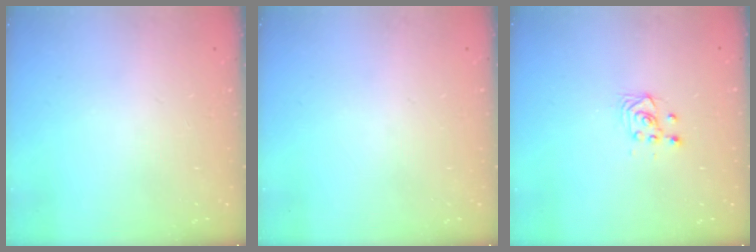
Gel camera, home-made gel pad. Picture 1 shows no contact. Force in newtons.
{"total": 0.0}
{"total": 3.2, "press": 3.1, "slide": 0.7}